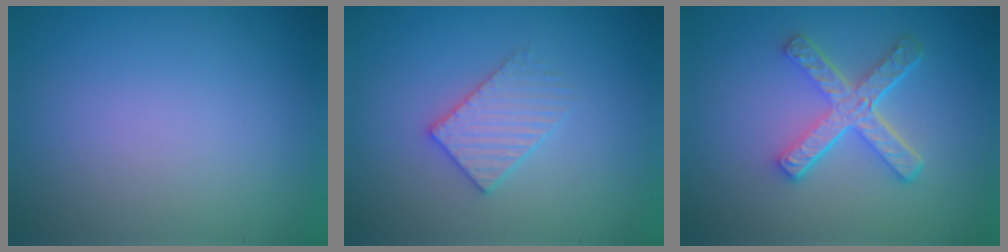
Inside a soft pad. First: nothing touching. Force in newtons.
{"total": 2.7, "press": 2.7, "slide": 0.5}
{"total": 4.9, "press": 3.5, "slide": 3.4}